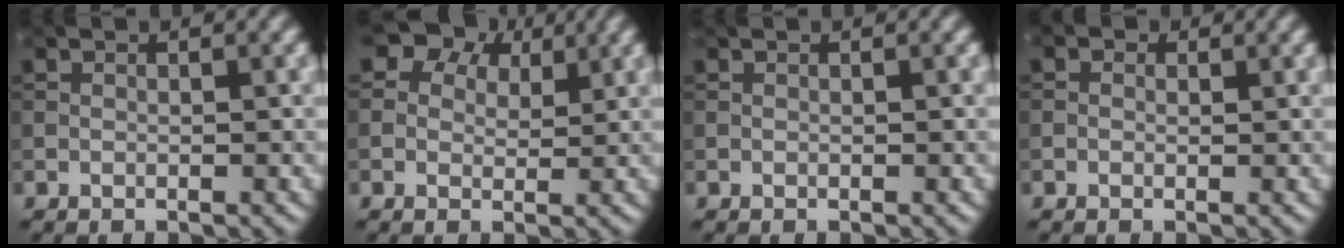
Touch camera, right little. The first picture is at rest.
{"total": 6.8, "force": [3.9, 4.7, 2.9], "torque": [-0.049, 0.015, 0.039]}
{"total": 0.0}
{"total": 1.0, "force": [0.3, 0.8, 0.5], "torque": [-0.008, -0.003, -0.004]}